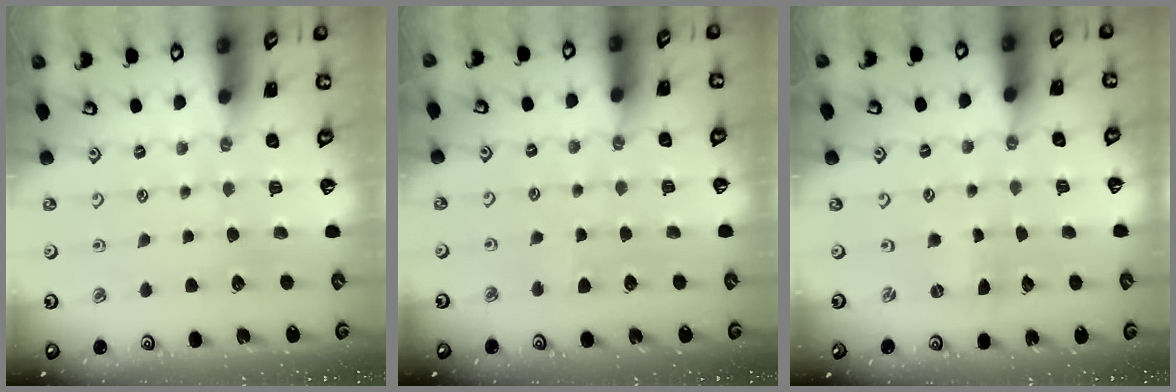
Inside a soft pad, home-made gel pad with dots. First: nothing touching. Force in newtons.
{"total": 3.5, "press": 3.5, "slide": 0.6}
{"total": 0.0}